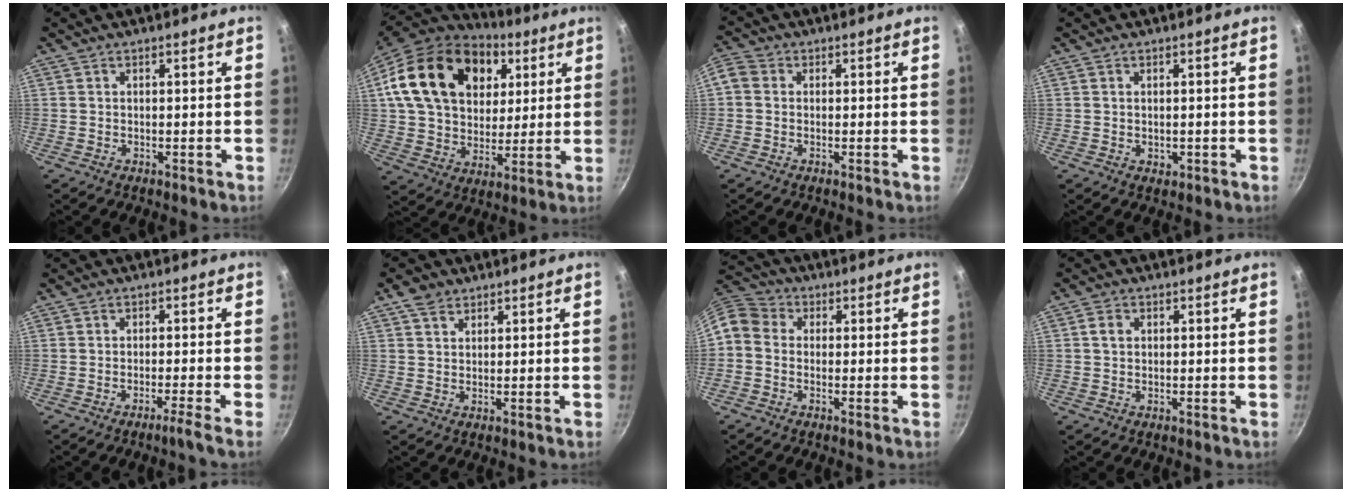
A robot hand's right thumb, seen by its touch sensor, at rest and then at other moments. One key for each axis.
{"total": 25.4, "fx": 8.9, "fy": 18.0, "fz": 15.6, "tx": -0.256, "ty": -0.002, "tz": 0.153}
{"total": 4.1, "fx": 0.2, "fy": 3.6, "fz": 1.9, "tx": -0.041, "ty": 0.011, "tz": -0.012}
{"total": 1.0, "fx": 0.0, "fy": 0.8, "fz": 0.6, "tx": -0.005, "ty": -0.001, "tz": 0.002}
{"total": 2.5, "fx": -1.7, "fy": -1.0, "fz": 1.5, "tx": -0.041, "ty": 0.011, "tz": -0.026}
{"total": 3.5, "fx": 2.2, "fy": 2.3, "fz": 1.4, "tx": -0.018, "ty": -0.005, "tz": 0.041}
{"total": 6.1, "fx": -0.7, "fy": 5.2, "fz": 3.1, "tx": -0.053, "ty": 0.025, "tz": -0.034}
{"total": 2.1, "fx": 0.4, "fy": 1.7, "fz": 1.1, "tx": -0.014, "ty": 0.006, "tz": 0.006}